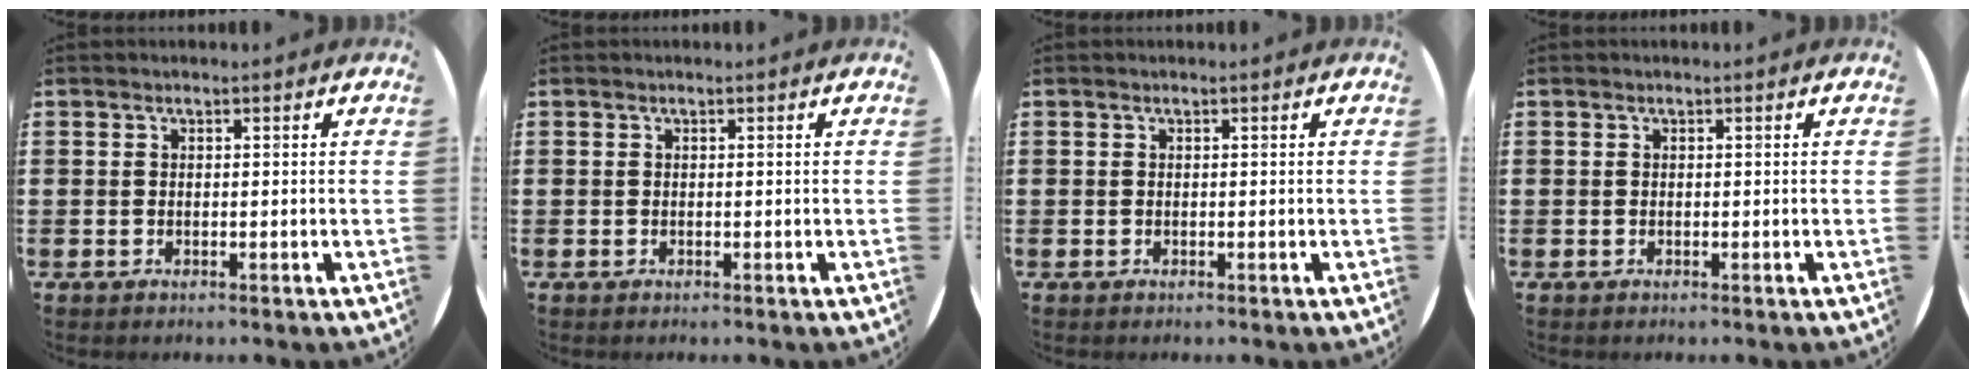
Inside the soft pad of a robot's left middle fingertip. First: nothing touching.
{"total": 0.0}
{"total": 0.0}
{"total": 0.0}